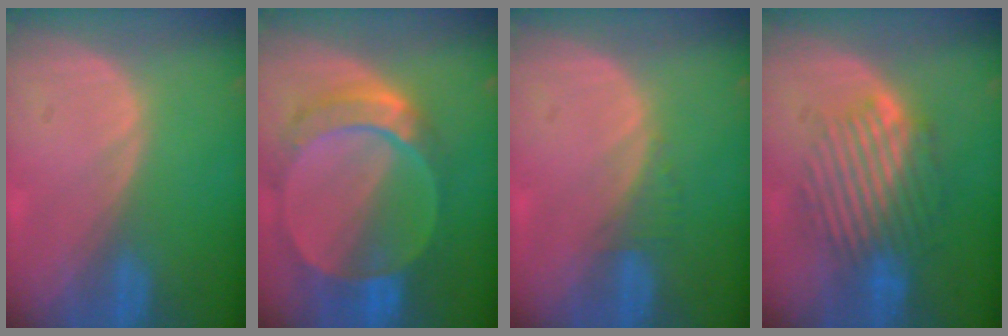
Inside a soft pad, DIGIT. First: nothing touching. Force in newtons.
{"total": 9.8, "press": 8.4, "slide": 5.2}
{"total": 1.3, "press": 1.2, "slide": 0.4}
{"total": 8.9, "press": 8.3, "slide": 3.2}